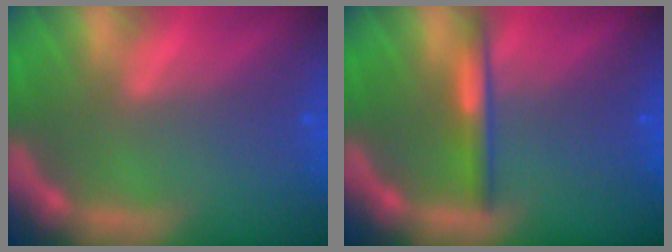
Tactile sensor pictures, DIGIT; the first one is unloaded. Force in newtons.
{"total": 2.4}